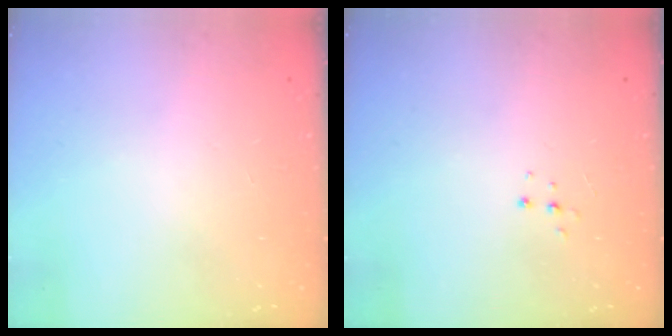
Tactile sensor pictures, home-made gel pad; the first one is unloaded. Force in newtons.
{"total": 3.8, "press": 3.8, "slide": 0.3}